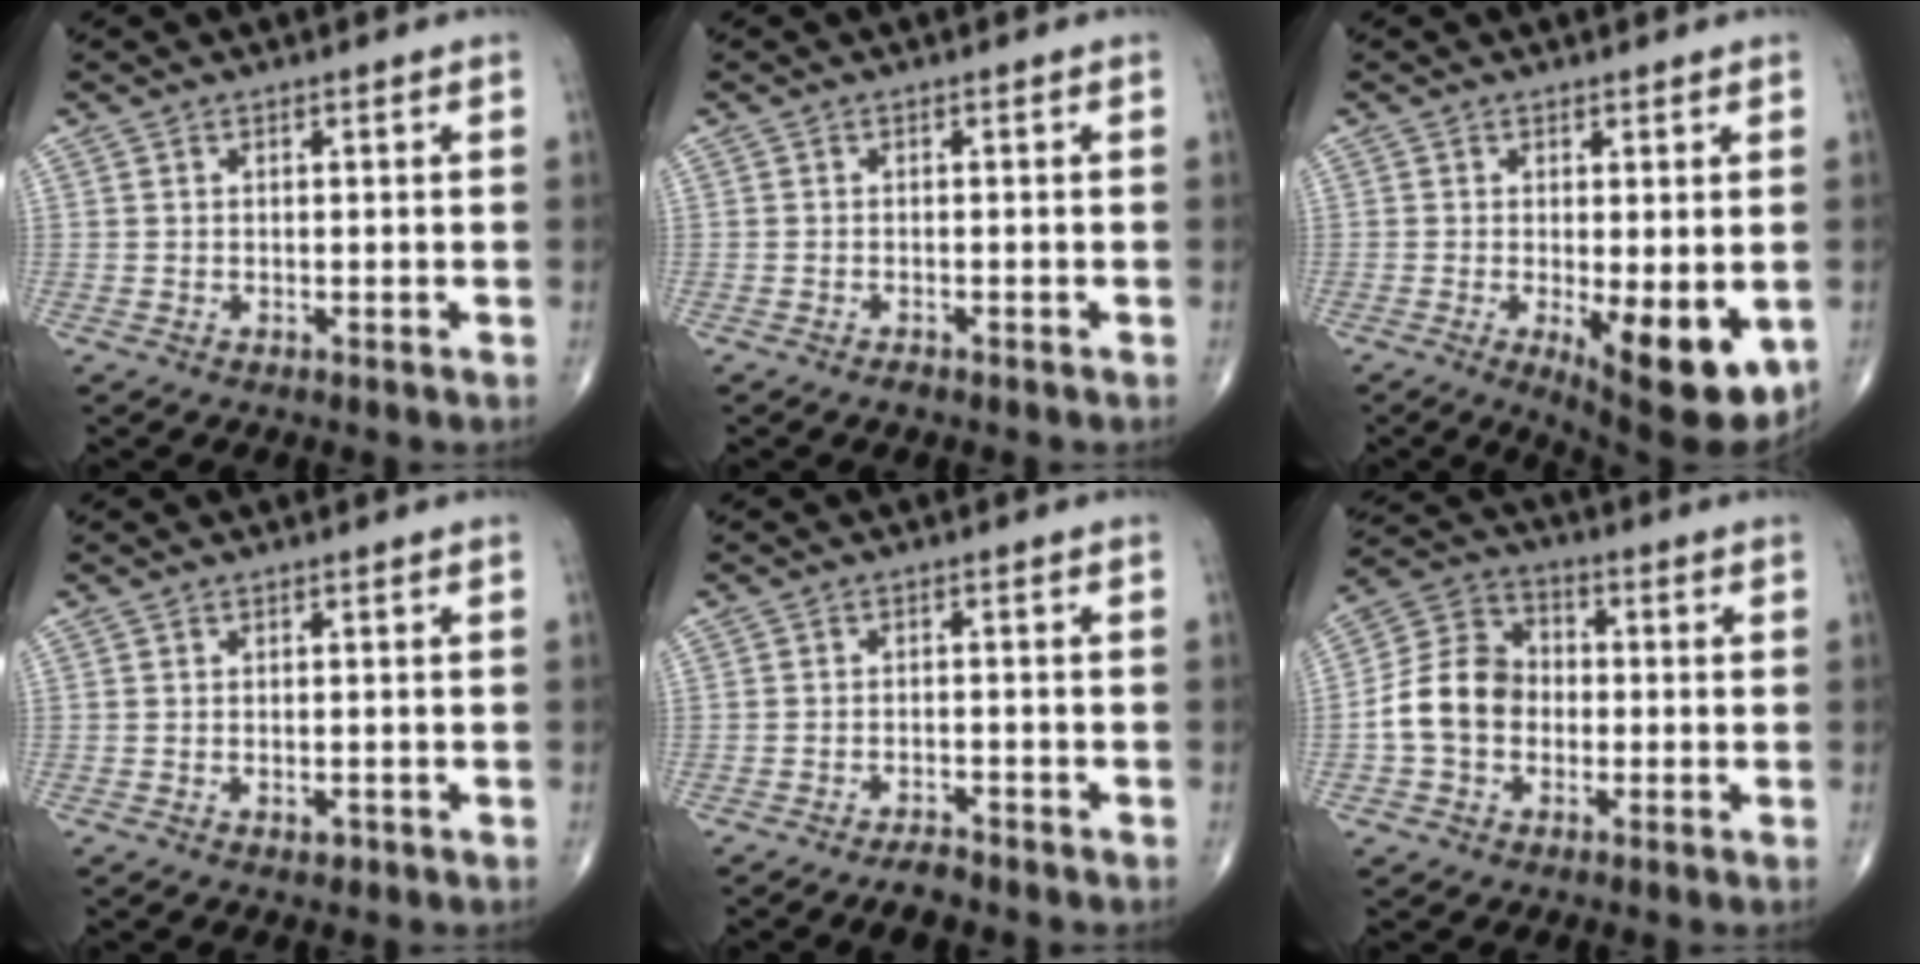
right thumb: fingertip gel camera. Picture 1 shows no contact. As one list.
[{"total": 1.0, "force": [-0.8, 0.4, 0.4], "torque": [-0.011, 0.004, -0.013]}, {"total": 12.0, "force": [-3.0, 4.2, 10.9], "torque": [-0.140, -0.024, -0.030]}, {"total": 1.3, "force": [-0.6, 0.7, 0.9], "torque": [-0.014, 0.002, -0.009]}, {"total": 3.0, "force": [-2.6, 0.8, 1.2], "torque": [-0.025, 0.010, -0.045]}, {"total": 10.9, "force": [-1.6, 8.8, 6.3], "torque": [-0.107, 0.038, -0.042]}]